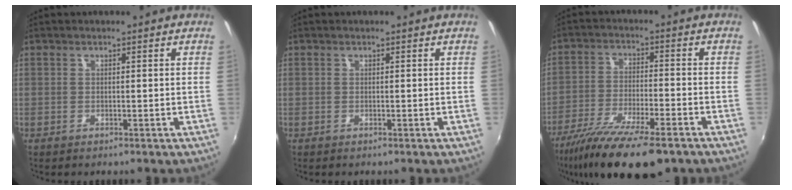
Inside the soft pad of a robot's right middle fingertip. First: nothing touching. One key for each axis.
{"total": 0.0}
{"total": 16.6, "fx": -12.1, "fy": 3.9, "fz": 10.7, "tx": -0.215, "ty": -0.048, "tz": -0.210}